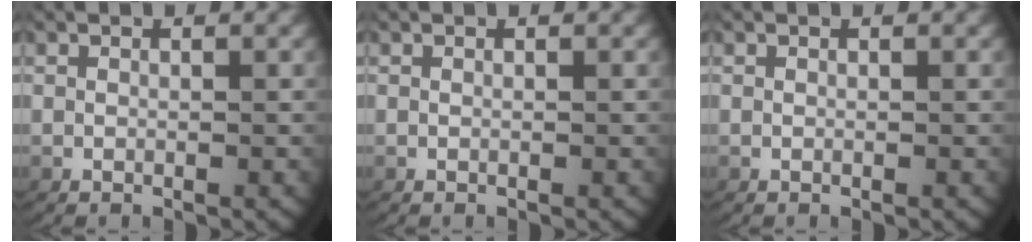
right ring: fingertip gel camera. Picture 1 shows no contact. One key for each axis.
{"total": 0.0}
{"total": 0.0}